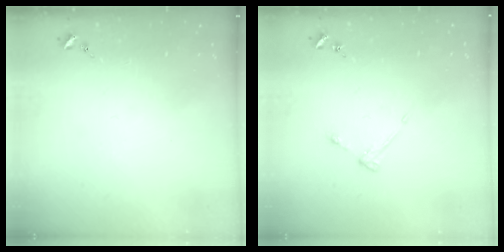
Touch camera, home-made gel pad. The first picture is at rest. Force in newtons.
{"total": 3.6, "press": 3.6, "slide": 0.5}